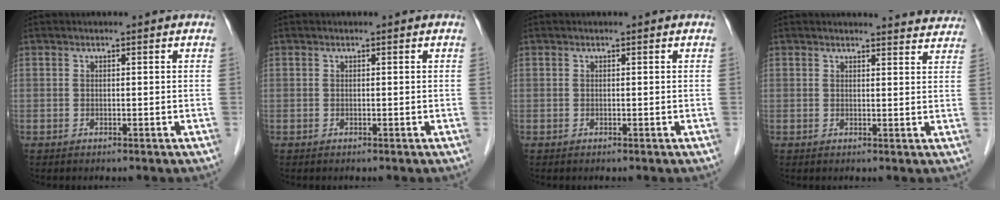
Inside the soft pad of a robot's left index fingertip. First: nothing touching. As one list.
[{"total": 0.0}, {"total": 0.0}, {"total": 7.1, "force": [7.0, 0.8, 0.4], "torque": [0.008, -0.015, 0.055]}]